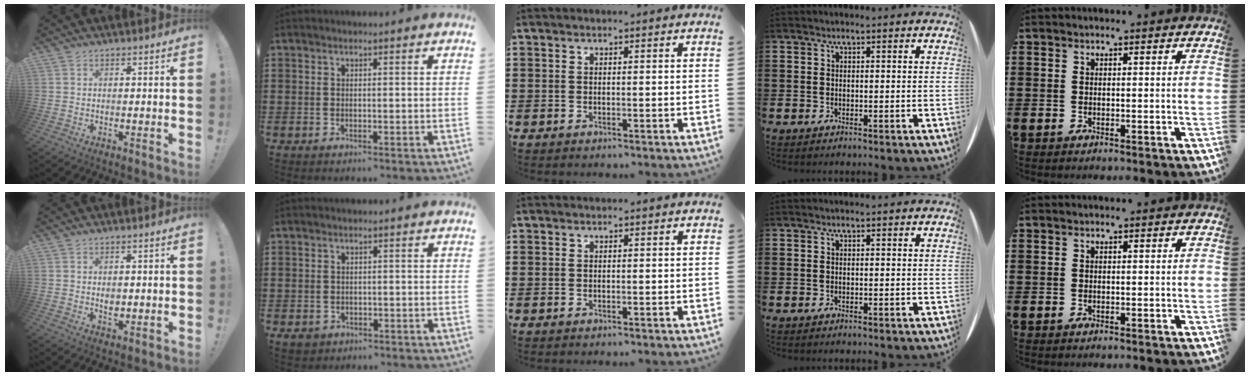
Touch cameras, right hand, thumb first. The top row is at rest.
{"thumb": {"total": 2.4, "force": [-0.2, 1.9, 1.4], "torque": [-0.010, -0.003, -0.006]}, "index": {"total": 1.2, "force": [-0.7, 0.9, 0.2], "torque": [-0.008, 0.003, -0.016]}}